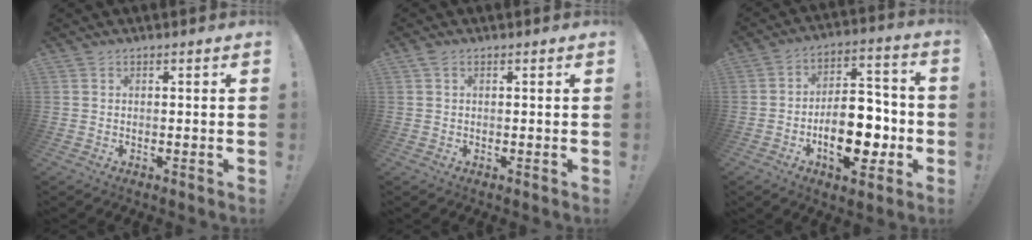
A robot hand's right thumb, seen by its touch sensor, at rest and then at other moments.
{"total": 1.4, "force": [0.6, 0.9, 0.9], "torque": [-0.017, 0.002, 0.011]}
{"total": 17.6, "force": [-5.8, 9.9, 13.4], "torque": [-0.200, 0.040, -0.084]}